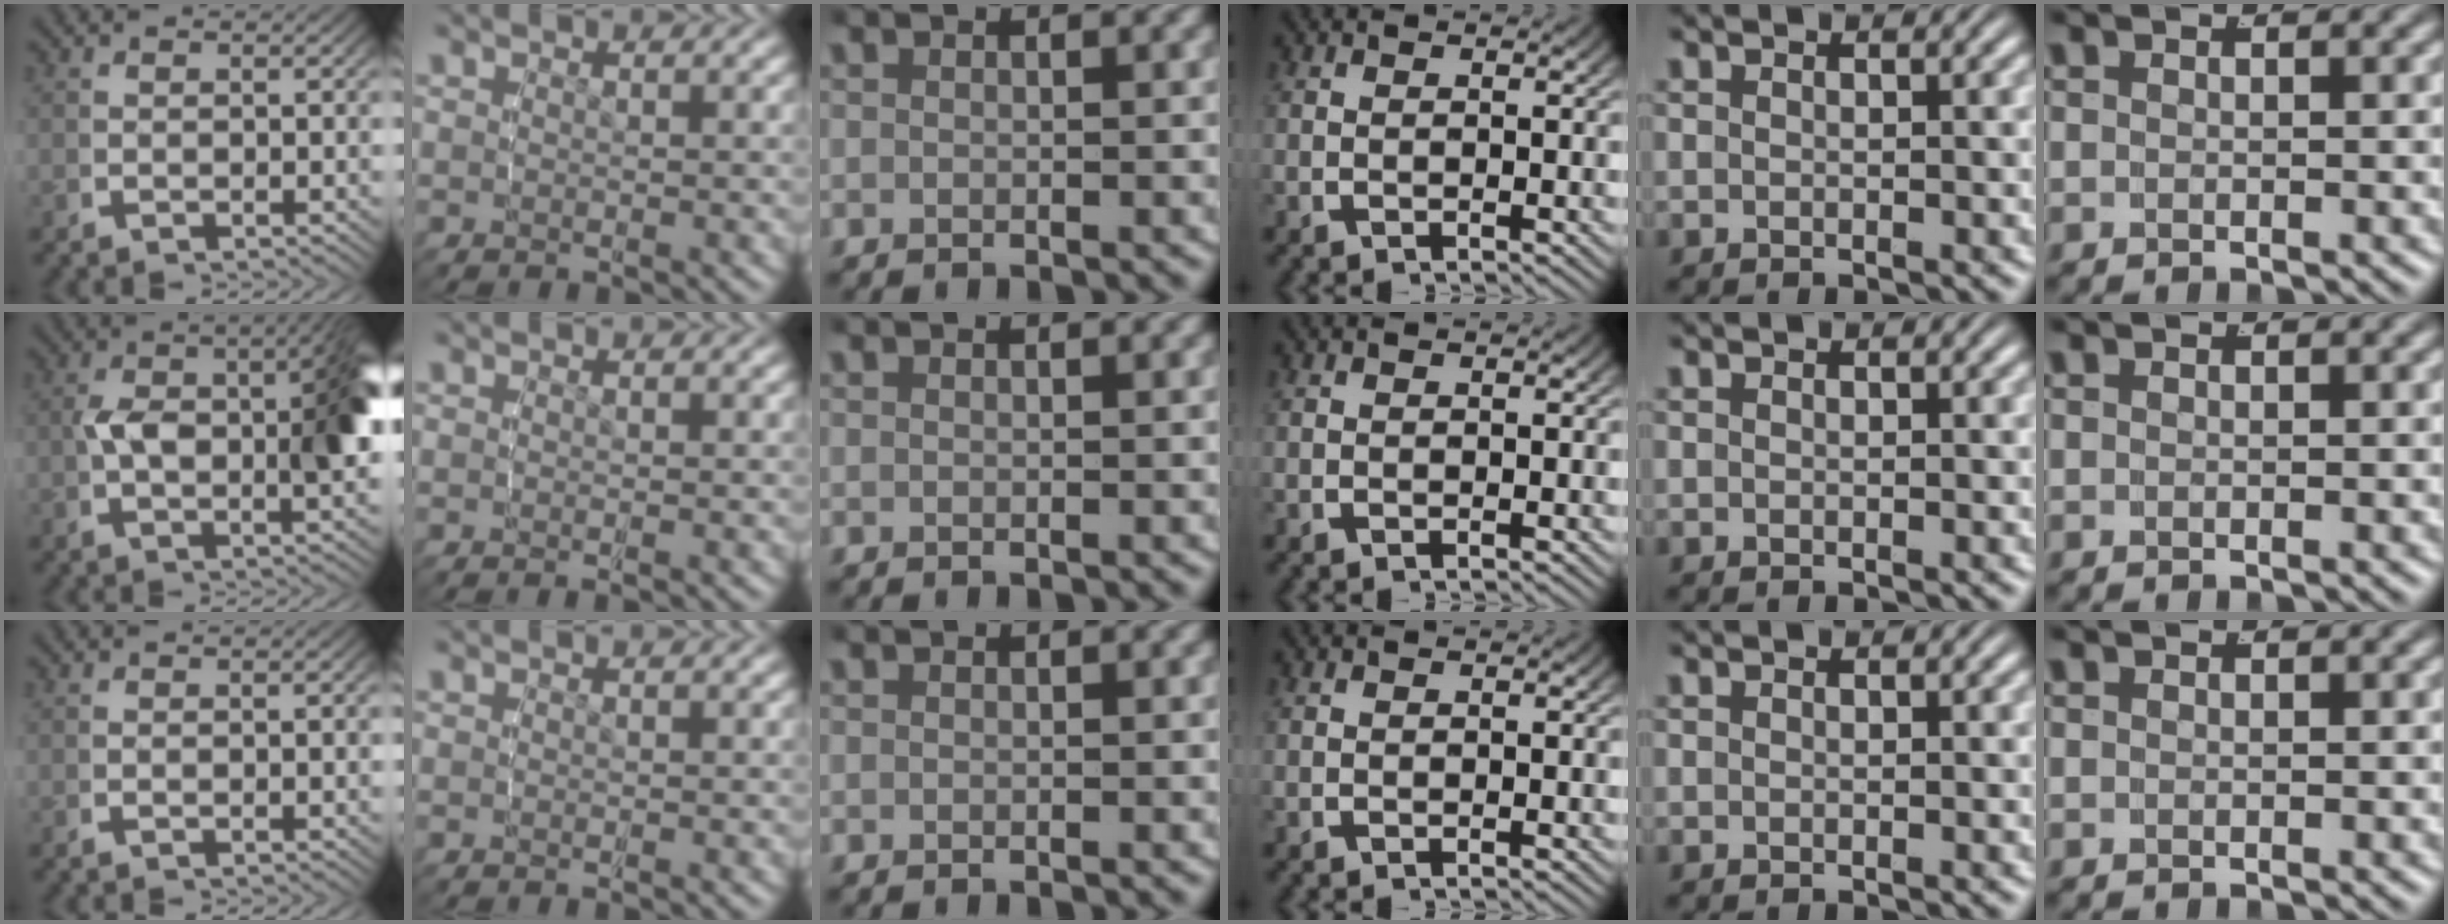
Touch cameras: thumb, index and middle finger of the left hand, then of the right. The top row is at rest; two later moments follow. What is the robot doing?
{"motion": "lift_and_place", "object": "glasses"}